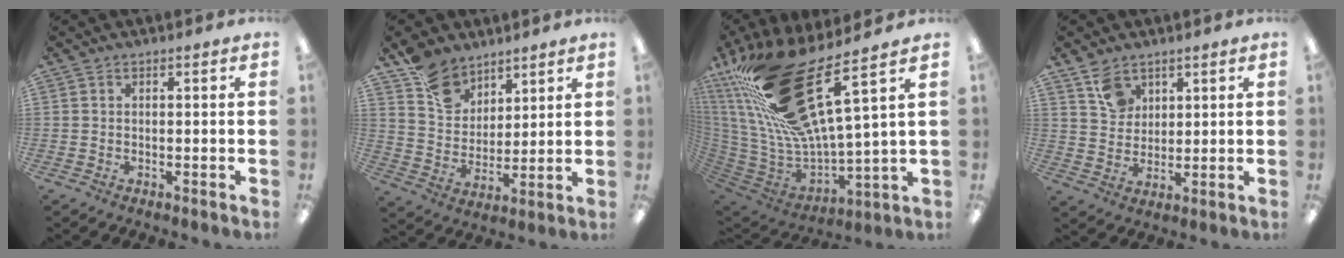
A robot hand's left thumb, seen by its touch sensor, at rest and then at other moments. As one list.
[{"total": 11.8, "force": [8.6, 7.3, 3.4], "torque": [-0.073, -0.045, 0.170]}, {"total": 27.8, "force": [16.2, 7.6, 21.2], "torque": [-0.400, -0.109, 0.277]}, {"total": 7.2, "force": [4.6, 4.9, 2.8], "torque": [-0.041, -0.011, 0.083]}]